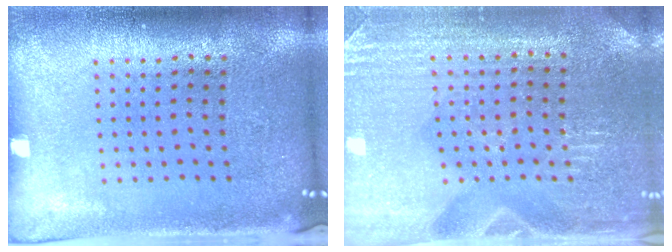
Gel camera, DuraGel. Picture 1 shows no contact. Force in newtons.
{"total": 3.1, "press": 3.1, "slide": 0.3}